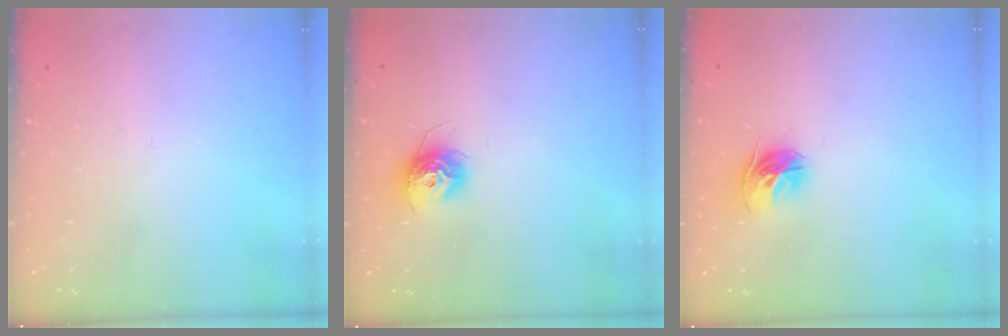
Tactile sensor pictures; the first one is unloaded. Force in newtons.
{"total": 11.0, "press": 11.0, "slide": 0.8}
{"total": 9.9, "press": 9.8, "slide": 1.0}